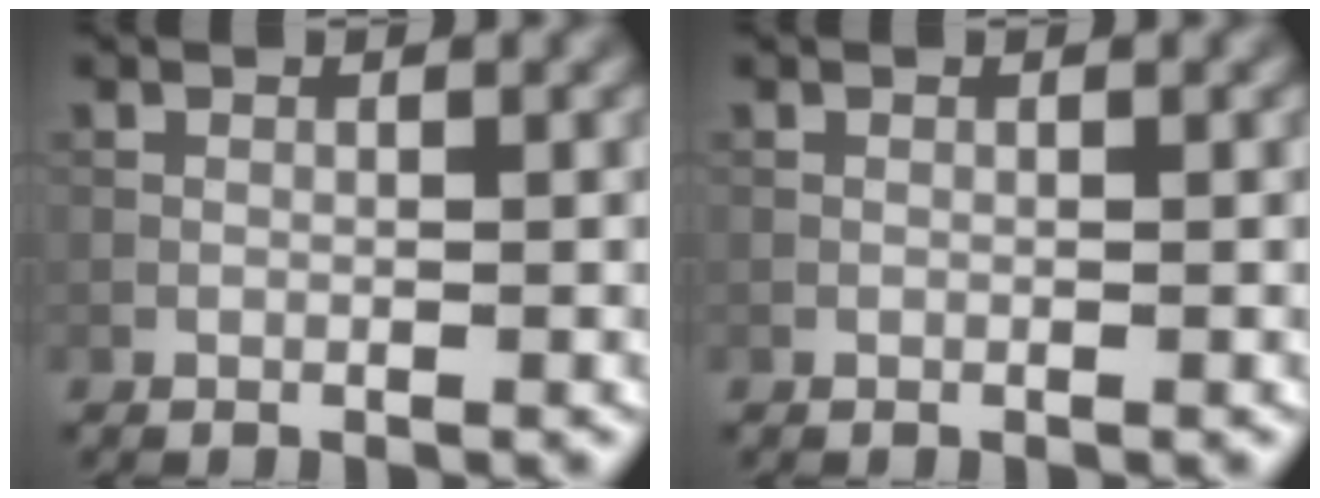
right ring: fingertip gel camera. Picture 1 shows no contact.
{"total": 0.0}